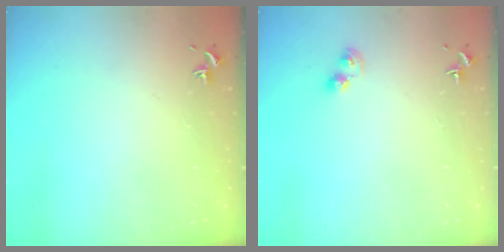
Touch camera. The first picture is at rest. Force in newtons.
{"total": 5.5, "press": 5.5, "slide": 0.2}